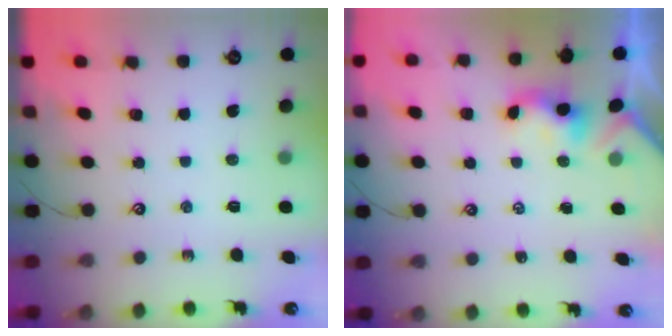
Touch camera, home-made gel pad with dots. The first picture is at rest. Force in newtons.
{"total": 1.1, "press": 1.0, "slide": 0.4}